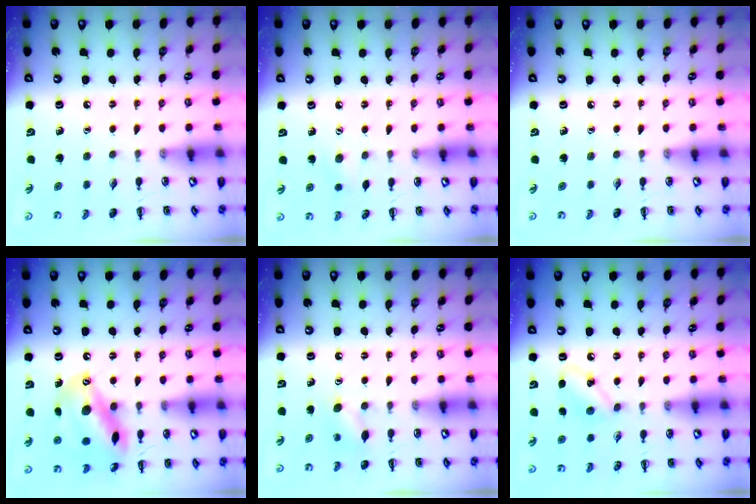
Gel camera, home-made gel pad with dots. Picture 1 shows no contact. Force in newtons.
{"total": 5.7, "press": 5.6, "slide": 1.4}
{"total": 0.0}
{"total": 16.1, "press": 16.1, "slide": 1.3}
{"total": 6.7, "press": 6.5, "slide": 1.5}
{"total": 5.6, "press": 5.4, "slide": 1.6}